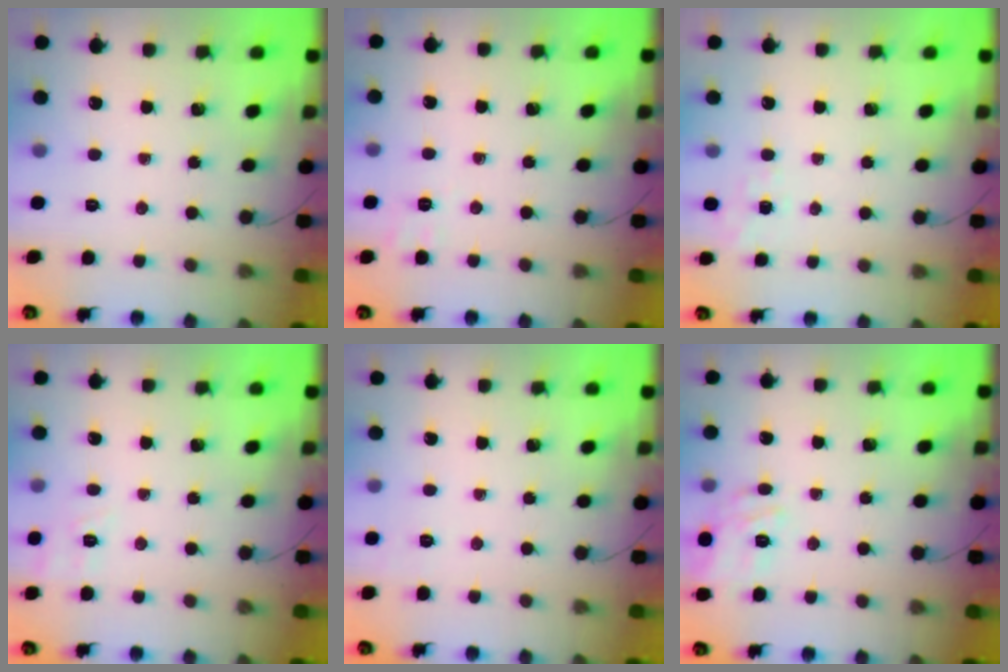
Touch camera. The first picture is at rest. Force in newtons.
{"total": 2.9, "press": 2.2, "slide": 1.9}
{"total": 4.5, "press": 4.3, "slide": 1.5}
{"total": 8.7, "press": 8.5, "slide": 1.9}
{"total": 2.0, "press": 1.3, "slide": 1.5}
{"total": 8.5, "press": 8.5, "slide": 1.0}